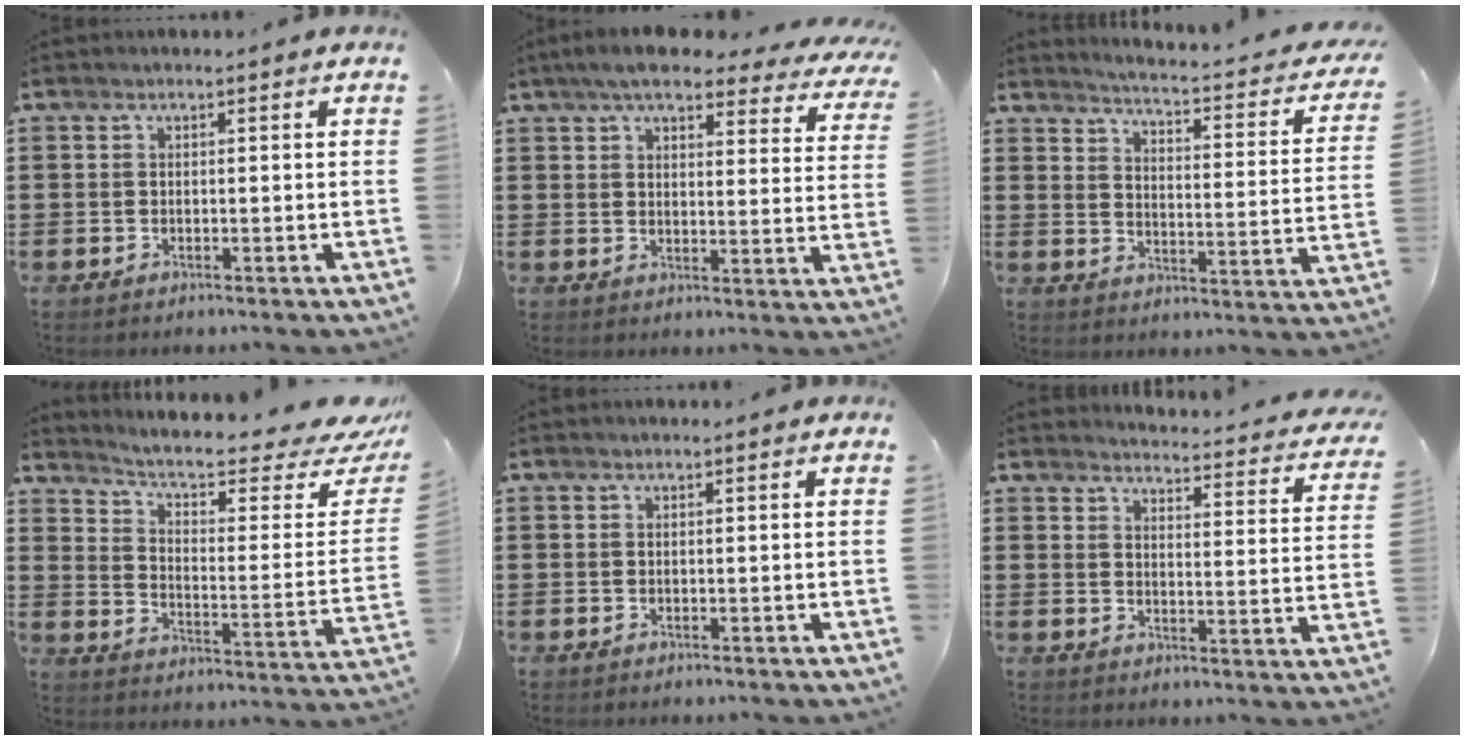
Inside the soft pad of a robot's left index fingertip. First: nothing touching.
{"total": 6.5, "force": [5.6, 1.0, 3.2], "torque": [-0.075, -0.021, 0.097]}
{"total": 2.4, "force": [2.1, -0.4, 1.1], "torque": [-0.040, -0.031, 0.023]}
{"total": 6.6, "force": [5.0, 1.3, 4.2], "torque": [-0.086, -0.042, 0.077]}
{"total": 0.0}
{"total": 3.1, "force": [3.0, 0.0, 0.5], "torque": [-0.014, -0.037, 0.043]}